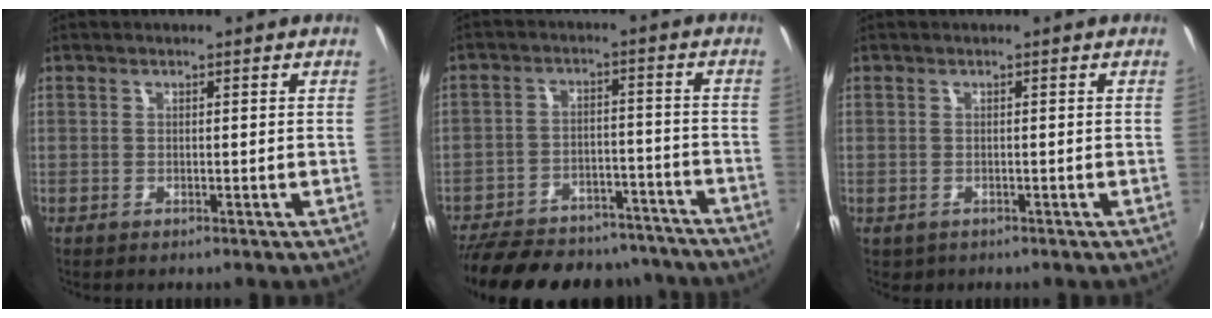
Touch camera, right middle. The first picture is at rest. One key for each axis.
{"total": 21.6, "fx": -18.4, "fy": 9.0, "fz": 7.0, "tx": -0.156, "ty": 0.047, "tz": -0.238}
{"total": 1.0, "fx": -0.4, "fy": 0.9, "fz": 0.3, "tx": -0.008, "ty": -0.003, "tz": -0.004}